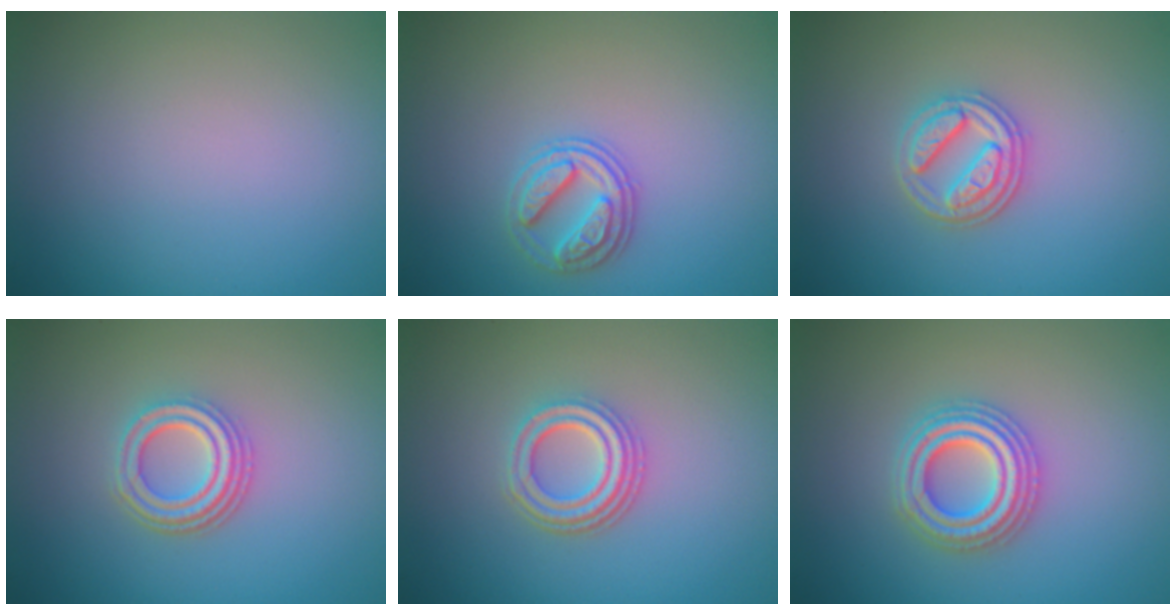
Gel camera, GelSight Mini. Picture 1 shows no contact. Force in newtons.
{"total": 2.7, "press": 2.7, "slide": 0.7}
{"total": 3.4, "press": 3.0, "slide": 1.5}
{"total": 3.9, "press": 3.1, "slide": 2.4}
{"total": 3.9, "press": 3.1, "slide": 2.4}
{"total": 4.3, "press": 4.2, "slide": 0.7}